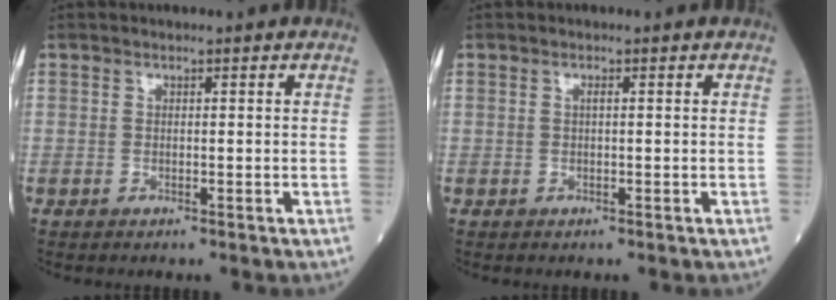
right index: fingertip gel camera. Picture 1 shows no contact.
{"total": 0.5, "force": [0.1, 0.0, 0.5], "torque": [-0.012, 0.001, 0.002]}